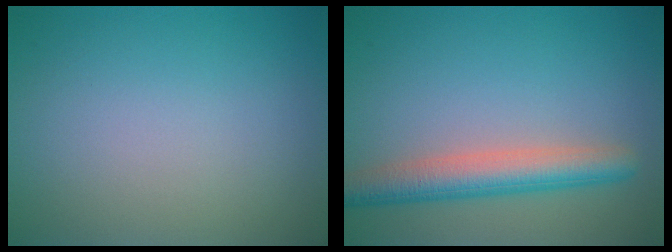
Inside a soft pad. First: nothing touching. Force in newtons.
{"total": 4.7, "press": 4.7, "slide": 0.3}